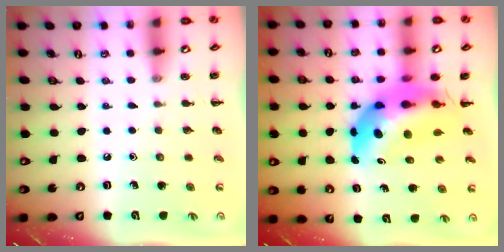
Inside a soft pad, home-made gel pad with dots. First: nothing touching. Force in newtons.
{"total": 13.4, "press": 12.9, "slide": 3.8}